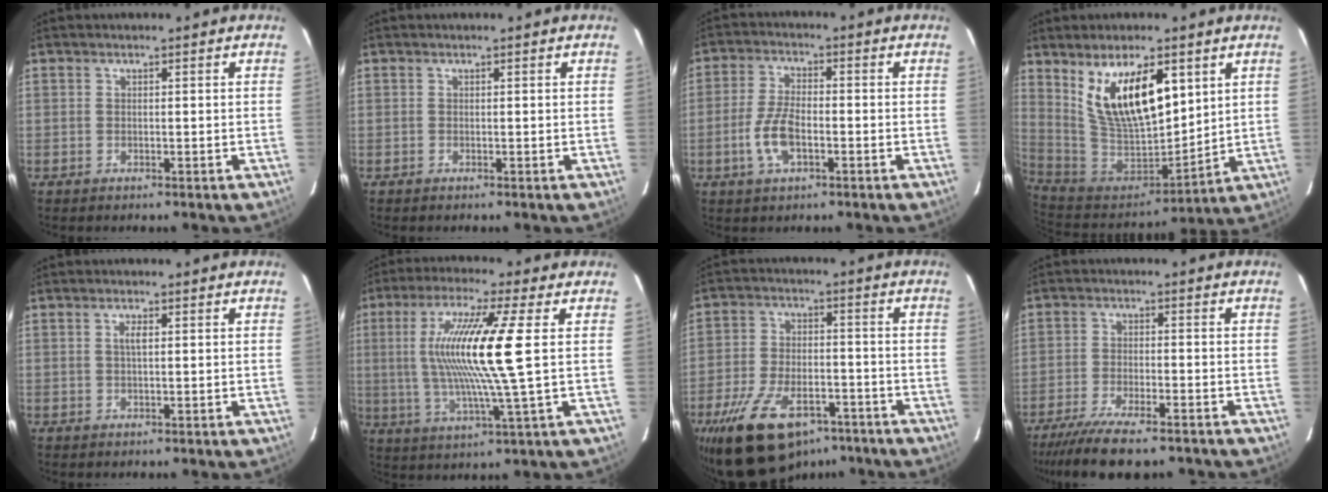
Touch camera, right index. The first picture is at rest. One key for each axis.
{"total": 0.0}
{"total": 7.1, "fx": -2.5, "fy": 3.0, "fz": 5.9, "tx": -0.128, "ty": 0.002, "tz": -0.048}
{"total": 17.9, "fx": 7.5, "fy": 7.8, "fz": 14.3, "tx": -0.257, "ty": -0.010, "tz": 0.157}
{"total": 1.6, "fx": 0.3, "fy": 0.5, "fz": 1.5, "tx": -0.028, "ty": 0.003, "tz": 0.005}
{"total": 15.6, "fx": 2.1, "fy": -0.2, "fz": 15.4, "tx": -0.288, "ty": -0.002, "tz": 0.041}
{"total": 18.6, "fx": -12.3, "fy": 9.3, "fz": 10.5, "tx": -0.219, "ty": -0.020, "tz": -0.198}
{"total": 12.7, "fx": -10.3, "fy": 2.9, "fz": 6.9, "tx": -0.156, "ty": -0.034, "tz": -0.174}